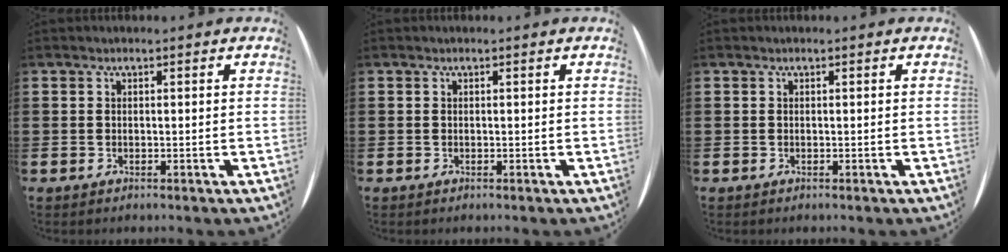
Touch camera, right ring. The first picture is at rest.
{"total": 0.0}
{"total": 0.0}